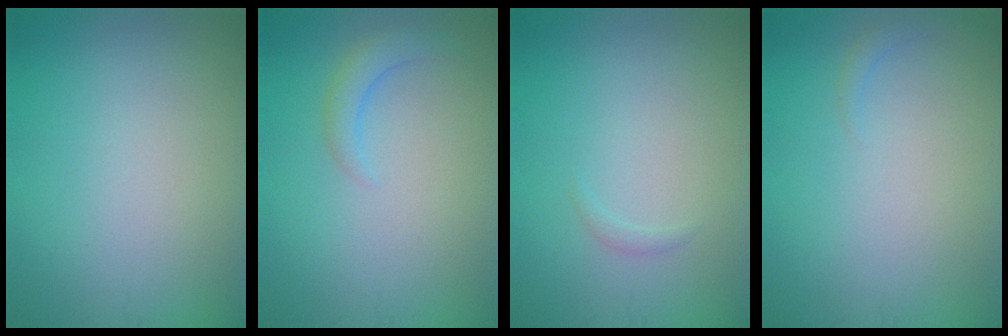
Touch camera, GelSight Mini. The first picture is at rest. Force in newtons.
{"total": 1.8, "press": 1.8, "slide": 0.3}
{"total": 0.6, "press": 0.5, "slide": 0.1}
{"total": 0.8, "press": 0.8, "slide": 0.1}